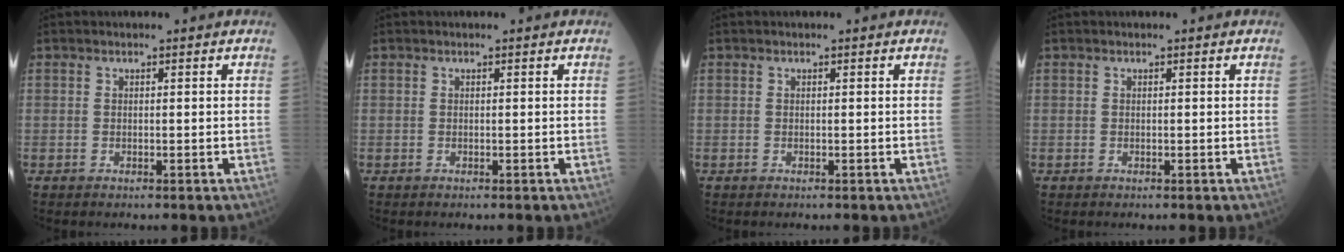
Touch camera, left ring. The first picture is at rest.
{"total": 0.0}
{"total": 0.0}
{"total": 0.0}